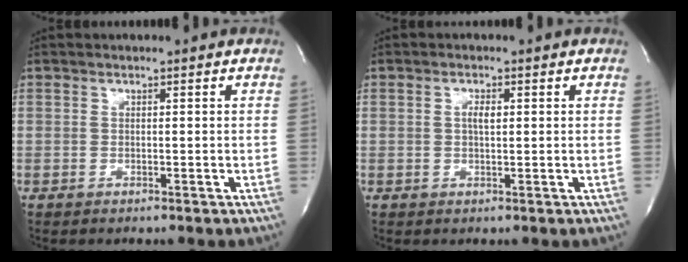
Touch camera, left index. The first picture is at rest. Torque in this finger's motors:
{"motor_torque": [0.10, 0.06, 0.01, 0.03]}